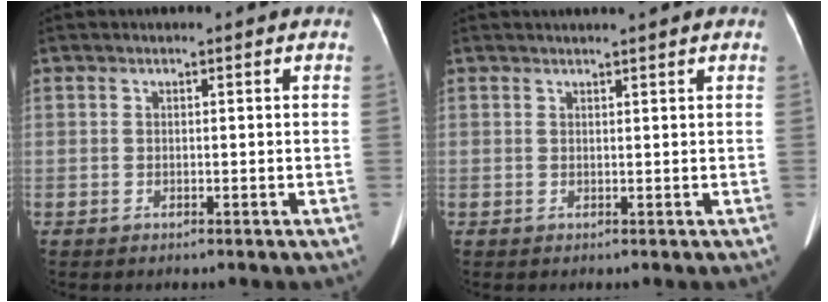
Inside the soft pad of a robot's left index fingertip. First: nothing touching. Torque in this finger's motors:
{"motor_torque": [0.15, -0.26, -0.04, -0.06]}